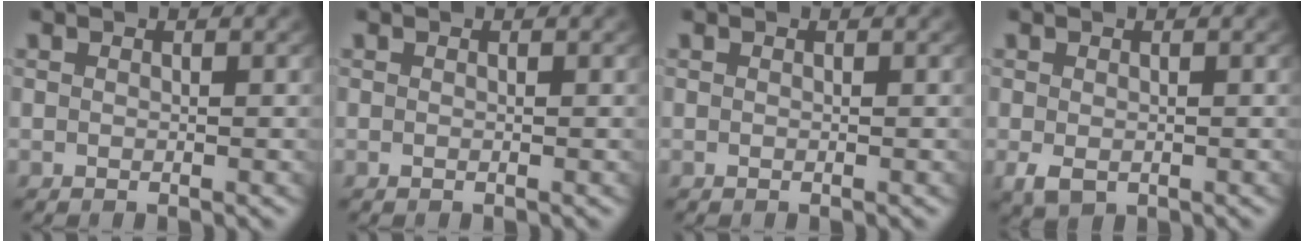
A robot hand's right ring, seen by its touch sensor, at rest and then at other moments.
{"total": 0.0}
{"total": 0.0}
{"total": 2.2, "force": [-0.9, 1.4, 1.4], "torque": [-0.040, -0.022, -0.001]}